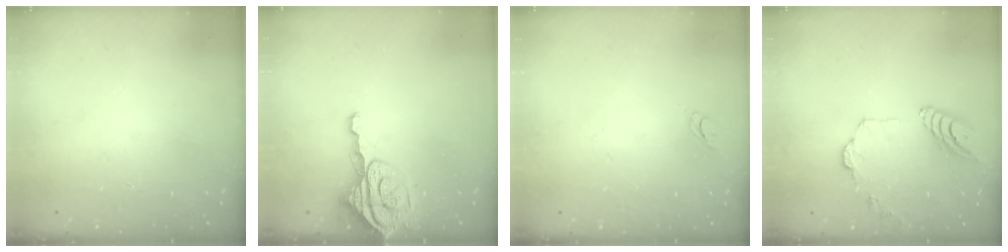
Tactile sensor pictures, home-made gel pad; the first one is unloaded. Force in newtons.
{"total": 8.0, "press": 8.0, "slide": 0.8}
{"total": 2.8, "press": 2.8, "slide": 0.3}
{"total": 12.3, "press": 12.2, "slide": 1.3}